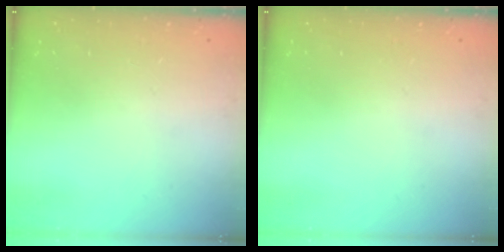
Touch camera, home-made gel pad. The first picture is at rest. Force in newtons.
{"total": 0.0}